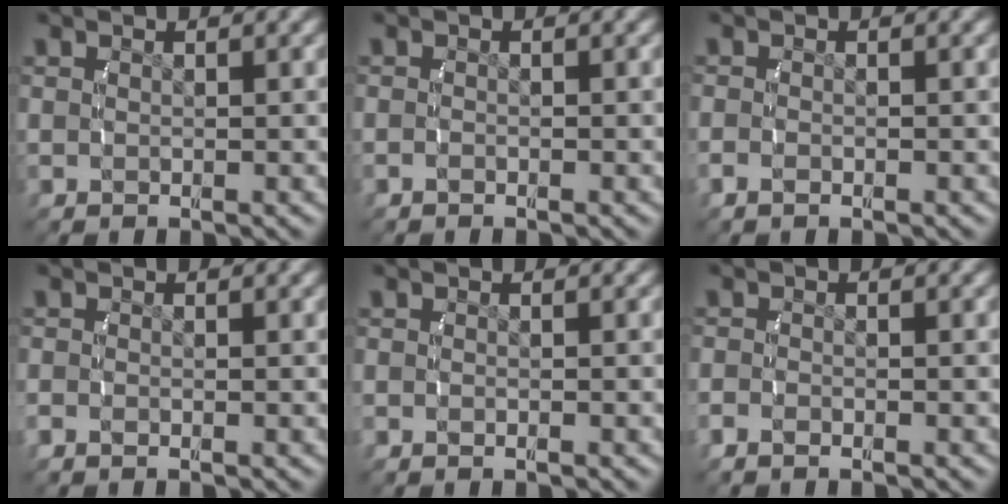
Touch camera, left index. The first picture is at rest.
{"total": 0.7, "force": [-0.7, -0.2, 0.2], "torque": [-0.007, -0.005, -0.012]}
{"total": 1.3, "force": [-1.0, 0.5, 0.6], "torque": [-0.022, -0.008, -0.016]}
{"total": 1.3, "force": [-0.9, 0.7, 0.6], "torque": [-0.023, -0.006, -0.016]}
{"total": 1.1, "force": [-0.6, 0.7, 0.5], "torque": [-0.019, -0.002, -0.013]}
{"total": 1.6, "force": [-1.4, 0.6, 0.6], "torque": [-0.022, -0.007, -0.025]}